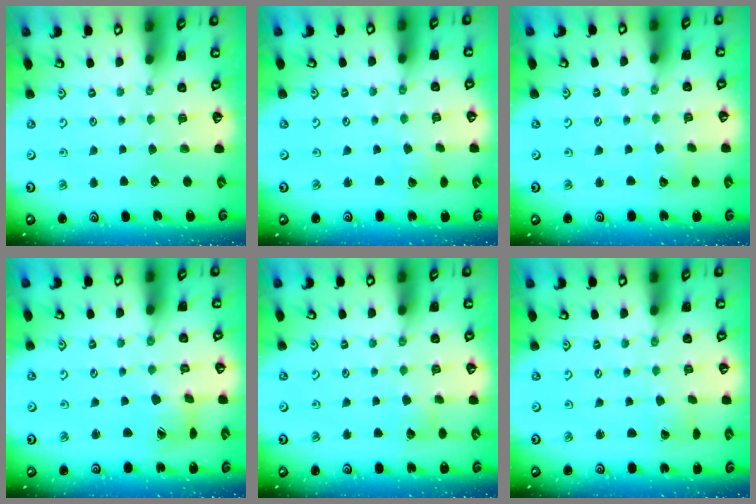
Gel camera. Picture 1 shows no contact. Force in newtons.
{"total": 2.6, "press": 2.6, "slide": 0.4}
{"total": 1.4, "press": 1.4, "slide": 0.1}
{"total": 6.1, "press": 6.0, "slide": 0.4}
{"total": 2.5, "press": 2.5, "slide": 0.3}
{"total": 1.9, "press": 1.9, "slide": 0.0}